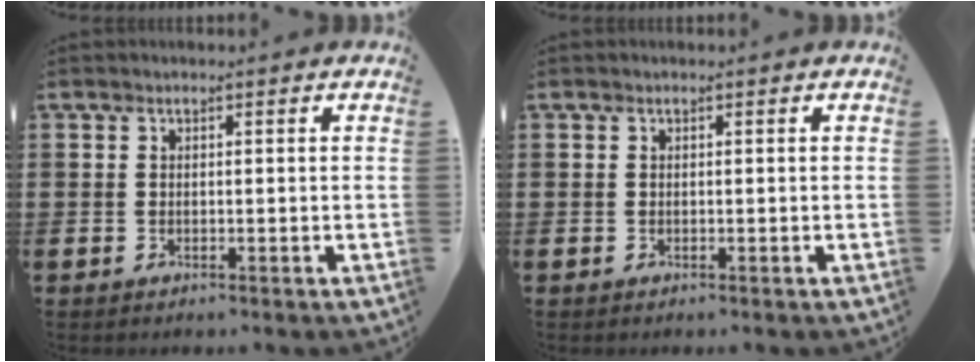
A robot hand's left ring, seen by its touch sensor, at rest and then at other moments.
{"total": 0.0}